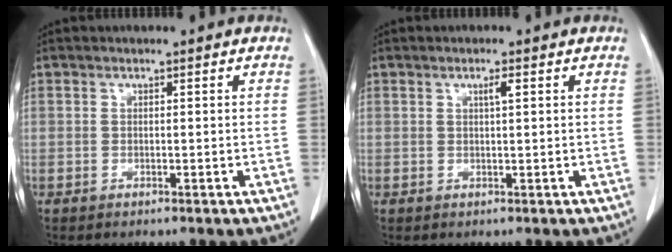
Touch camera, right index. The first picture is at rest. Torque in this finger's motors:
{"motor_torque": [0.11, -0.08, 0.04, 0.02]}